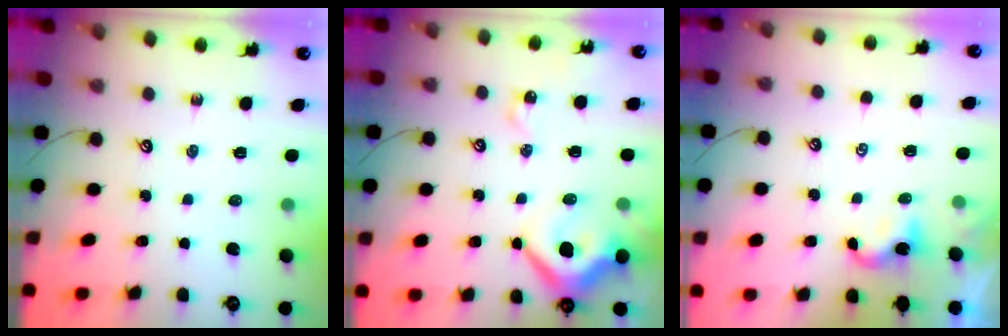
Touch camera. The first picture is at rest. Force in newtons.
{"total": 12.4, "press": 12.3, "slide": 1.4}
{"total": 2.8, "press": 2.7, "slide": 0.3}